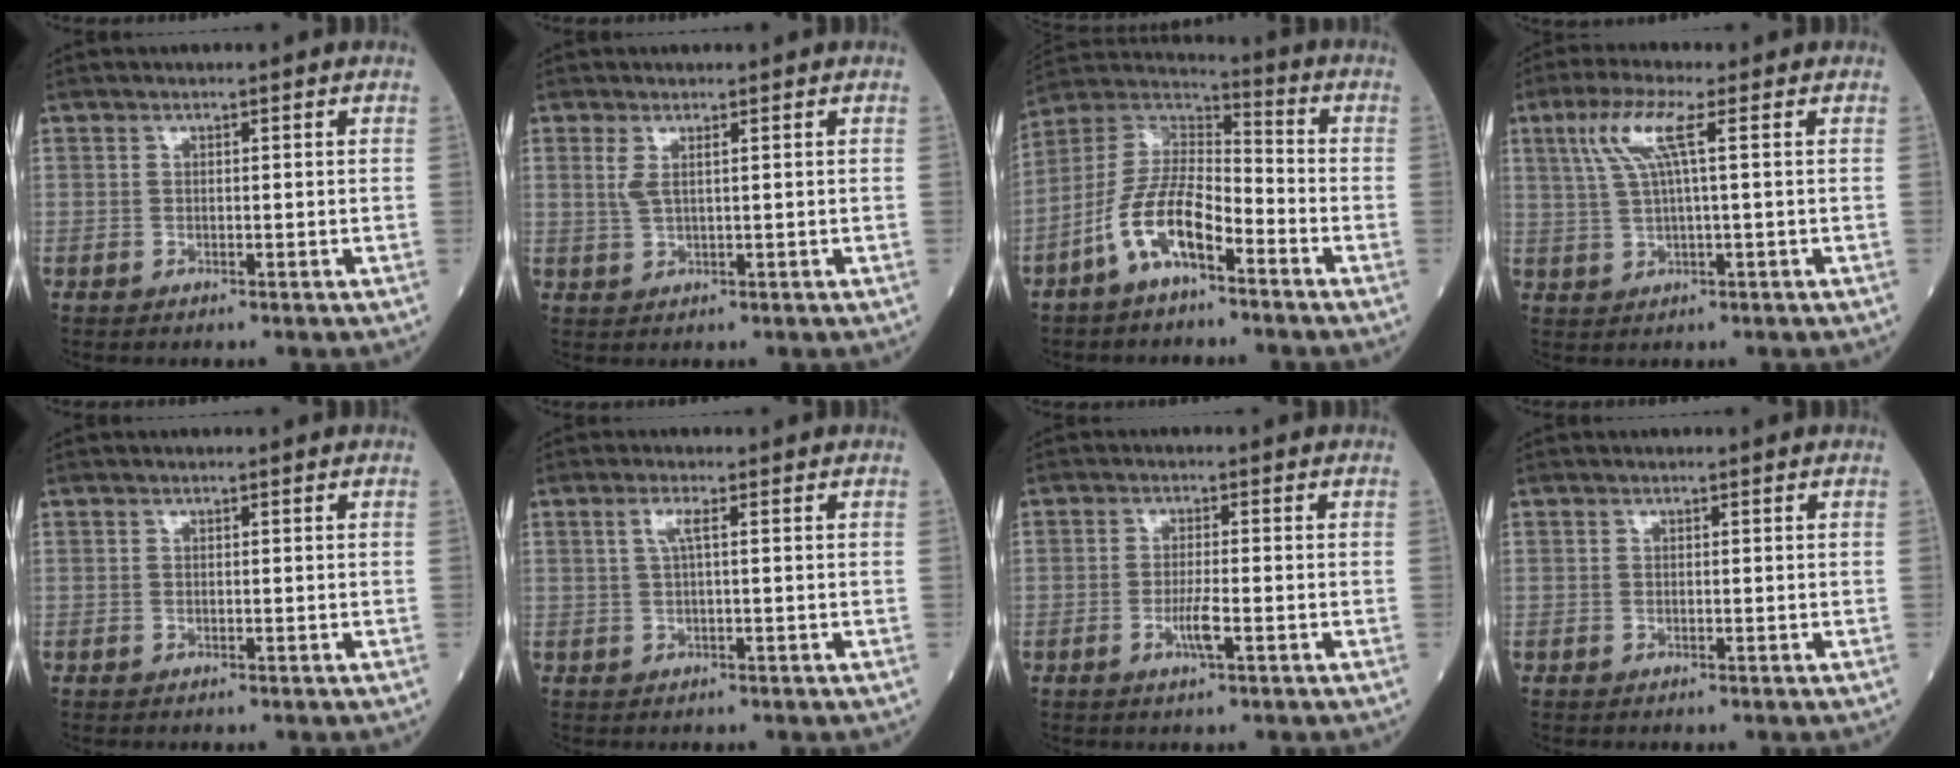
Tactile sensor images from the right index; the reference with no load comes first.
{"total": 2.1, "force": [0.8, 0.3, 1.9], "torque": [-0.050, 0.000, 0.020]}
{"total": 11.1, "force": [-5.9, 3.7, 8.7], "torque": [-0.183, 0.012, -0.117]}
{"total": 6.2, "force": [2.1, 0.1, 5.9], "torque": [-0.128, 0.016, 0.046]}
{"total": 0.0}
{"total": 2.0, "force": [0.5, 0.0, 1.9], "torque": [-0.045, 0.006, 0.010]}
{"total": 3.0, "force": [-1.3, 0.0, 2.8], "torque": [-0.053, -0.004, -0.025]}
{"total": 0.0}